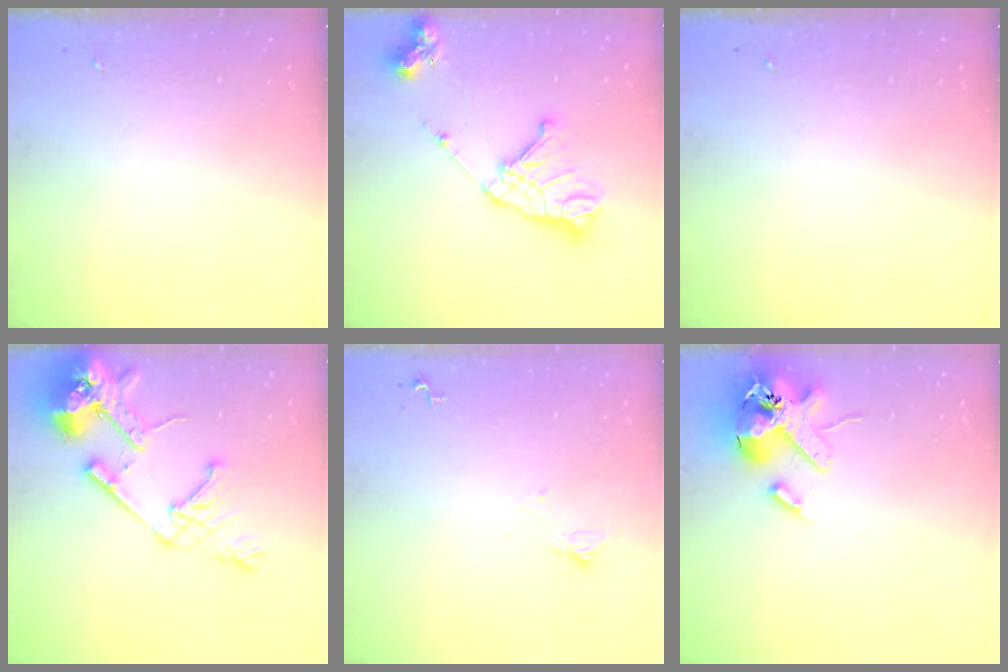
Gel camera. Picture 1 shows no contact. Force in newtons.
{"total": 18.6, "press": 18.5, "slide": 2.1}
{"total": 0.0}
{"total": 18.4, "press": 18.2, "slide": 2.5}
{"total": 5.1, "press": 5.1, "slide": 0.7}
{"total": 16.3, "press": 16.1, "slide": 2.7}